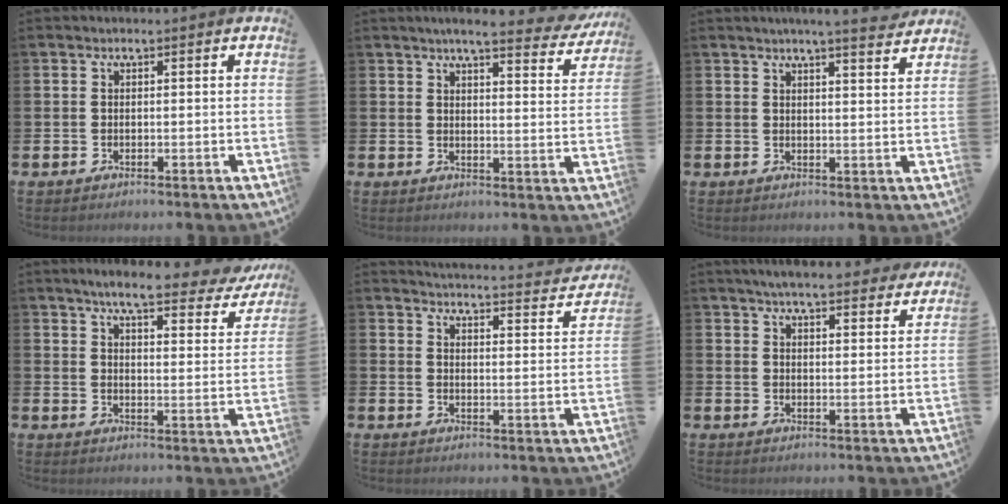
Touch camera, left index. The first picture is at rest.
{"total": 5.2, "force": [4.7, 0.5, 2.3], "torque": [-0.040, -0.029, 0.075]}
{"total": 5.1, "force": [4.9, -0.5, 1.6], "torque": [-0.025, -0.027, 0.083]}
{"total": 6.5, "force": [5.6, 1.0, 3.0], "torque": [-0.069, -0.032, 0.089]}
{"total": 4.2, "force": [4.1, 0.2, 0.6], "torque": [-0.018, -0.040, 0.065]}
{"total": 5.9, "force": [5.6, 0.6, 1.5], "torque": [-0.037, -0.032, 0.098]}